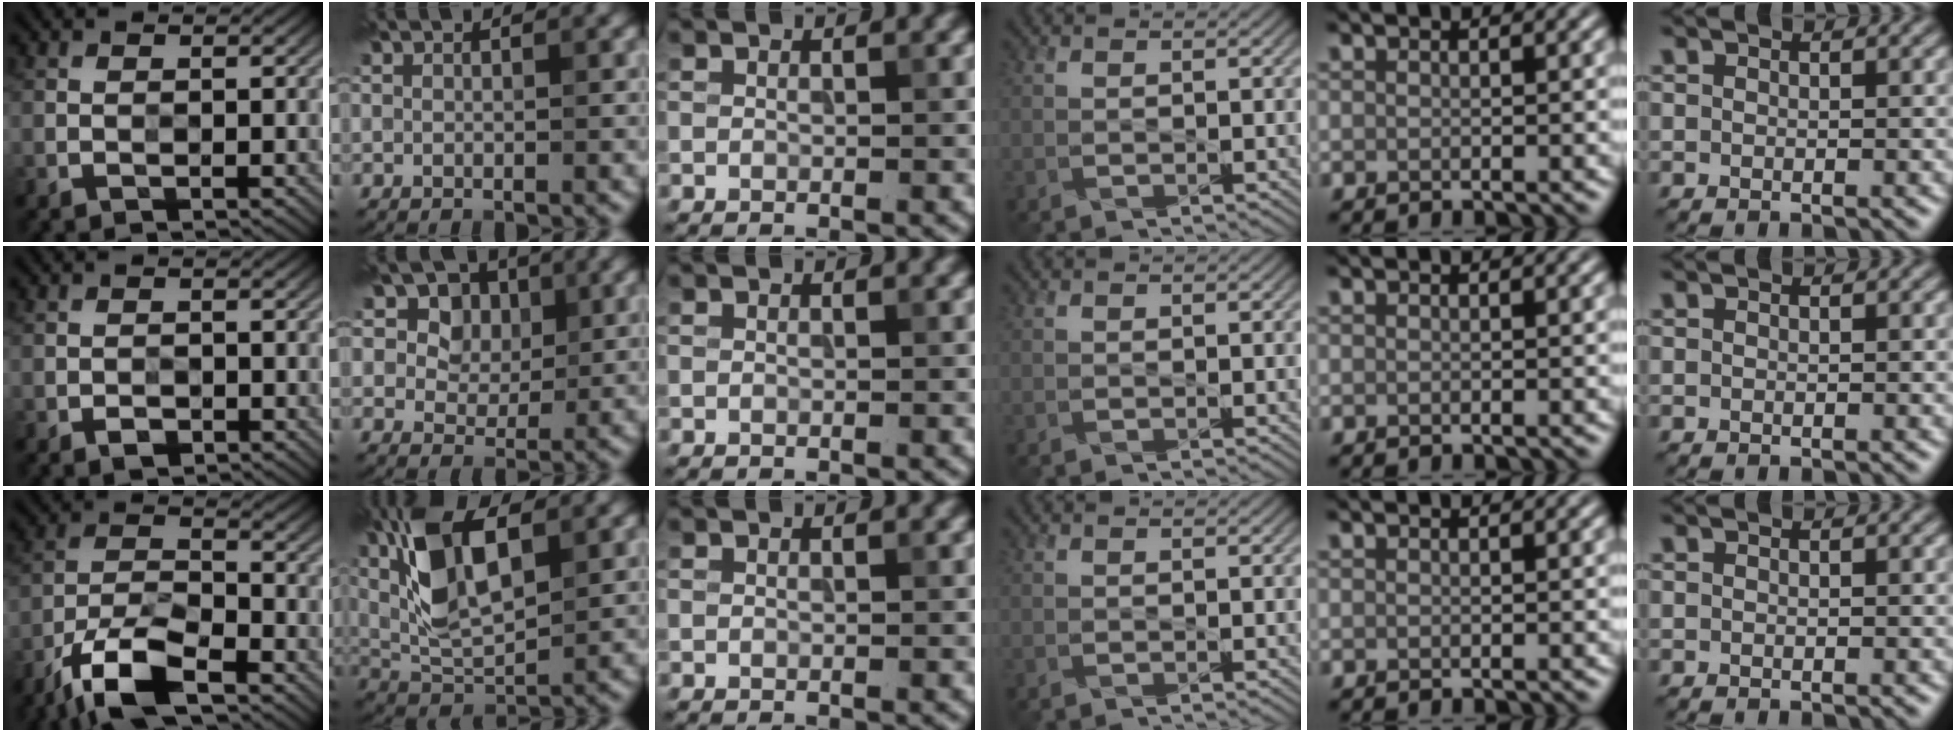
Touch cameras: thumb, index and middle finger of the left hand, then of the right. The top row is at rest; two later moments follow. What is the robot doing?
{"motion": "press", "object": "stopwatch"}